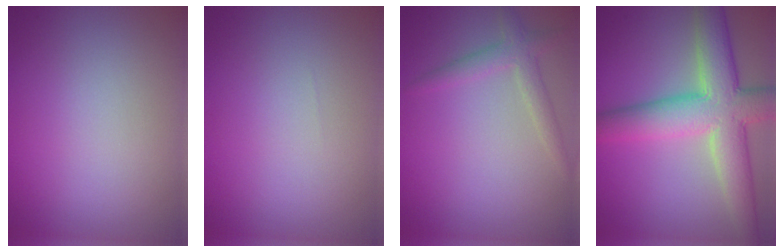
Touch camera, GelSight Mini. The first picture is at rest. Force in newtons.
{"total": 0.0}
{"total": 2.1, "press": 2.1, "slide": 0.0}
{"total": 9.0, "press": 8.9, "slide": 0.7}